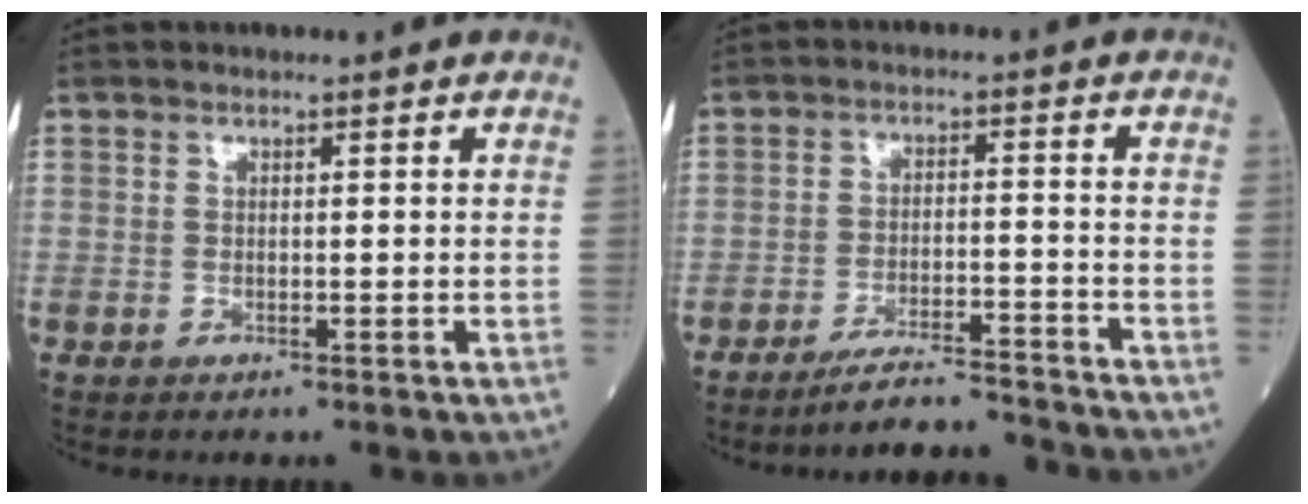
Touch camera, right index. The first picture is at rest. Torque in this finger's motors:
{"motor_torque": [0.08, -0.48, 0.22, 0.06]}